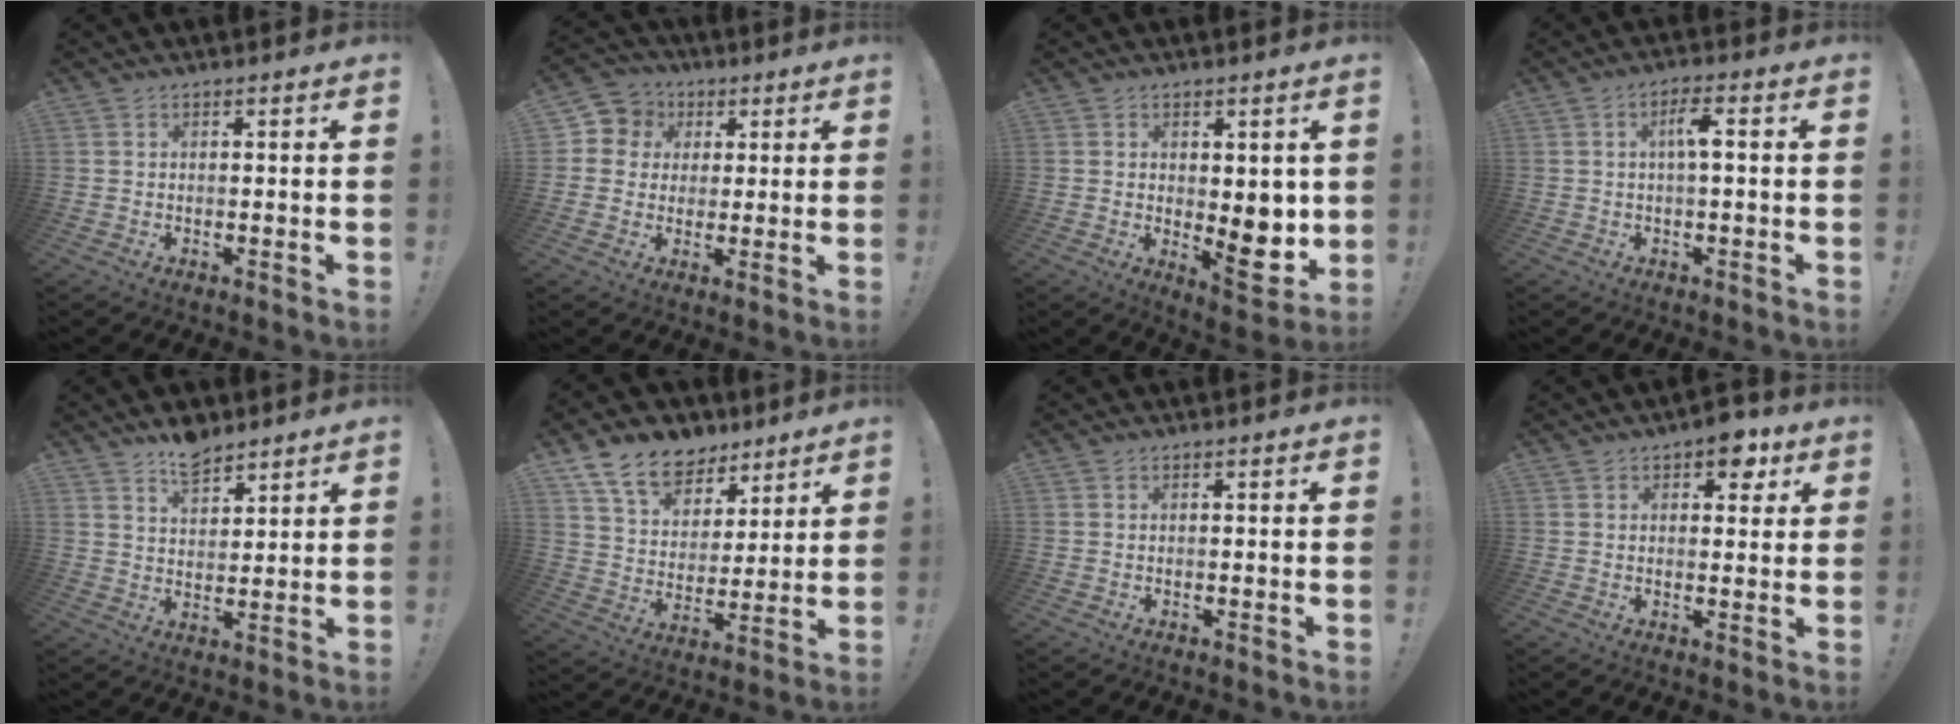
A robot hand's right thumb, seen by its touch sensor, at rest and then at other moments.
{"total": 7.4, "force": [1.4, 7.1, 1.6], "torque": [-0.024, -0.002, 0.034]}
{"total": 9.5, "force": [-0.5, 5.5, 7.7], "torque": [-0.063, -0.016, -0.002]}
{"total": 5.0, "force": [0.4, 1.1, 4.9], "torque": [-0.079, 0.007, -0.002]}
{"total": 7.5, "force": [6.1, 3.4, 2.7], "torque": [-0.037, -0.039, 0.113]}
{"total": 14.1, "force": [9.7, 8.7, 5.2], "torque": [-0.091, -0.062, 0.184]}
{"total": 0.0}
{"total": 6.8, "force": [3.8, 4.0, 3.9], "torque": [-0.033, -0.017, 0.064]}